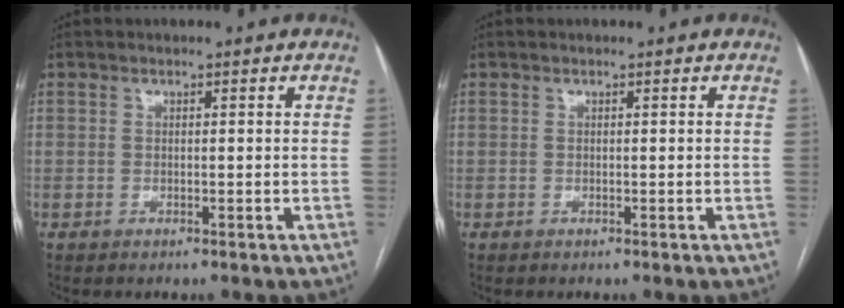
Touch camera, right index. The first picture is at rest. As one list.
[{"total": 0.0}]